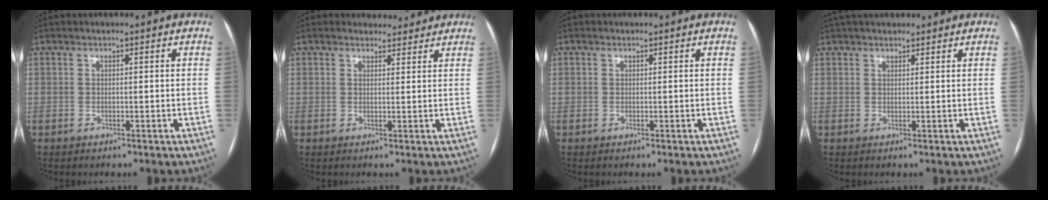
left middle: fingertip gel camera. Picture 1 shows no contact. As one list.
[{"total": 3.2, "force": [2.9, 1.3, -0.2], "torque": [0.003, 0.005, 0.031]}, {"total": 0.0}, {"total": 7.5, "force": [6.6, 2.2, 2.9], "torque": [-0.042, 0.039, 0.103]}]